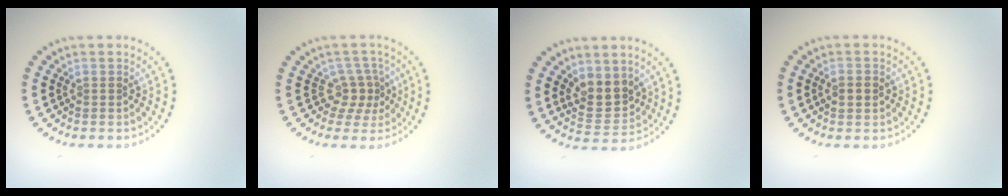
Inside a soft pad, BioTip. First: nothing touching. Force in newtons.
{"total": 2.5, "press": 1.7, "slide": 1.8}
{"total": 3.7, "press": 3.4, "slide": 1.4}
{"total": 1.8, "press": 1.8, "slide": 0.1}